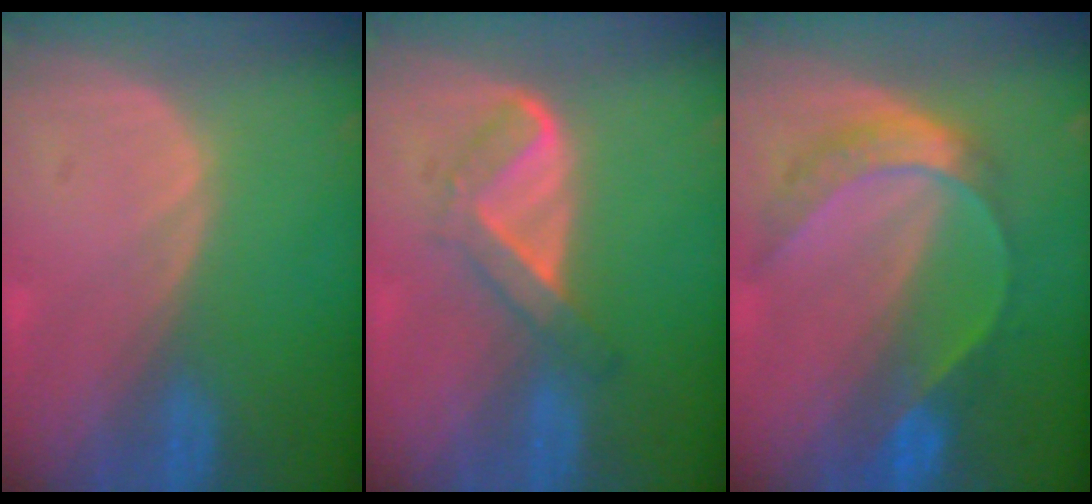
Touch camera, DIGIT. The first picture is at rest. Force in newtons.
{"total": 5.5, "press": 4.6, "slide": 3.1}
{"total": 7.6, "press": 6.4, "slide": 4.2}